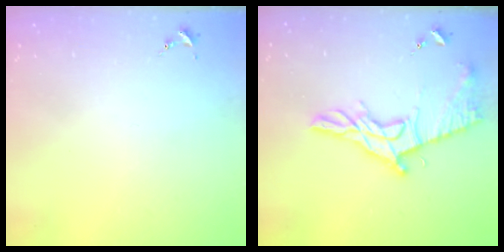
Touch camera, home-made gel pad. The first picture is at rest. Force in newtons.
{"total": 16.7, "press": 16.7, "slide": 0.7}